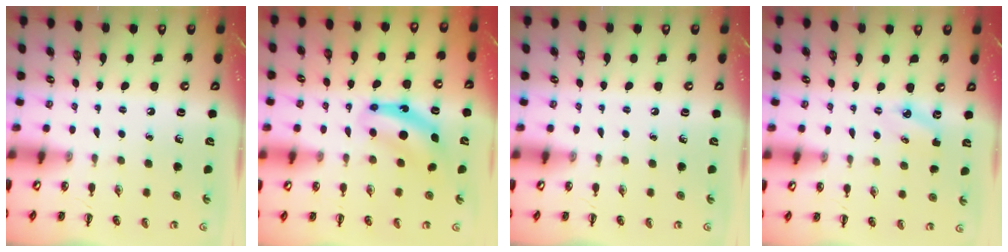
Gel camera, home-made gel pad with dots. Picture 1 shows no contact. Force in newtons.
{"total": 6.9, "press": 6.9, "slide": 0.2}
{"total": 0.0}
{"total": 3.2, "press": 3.1, "slide": 1.0}